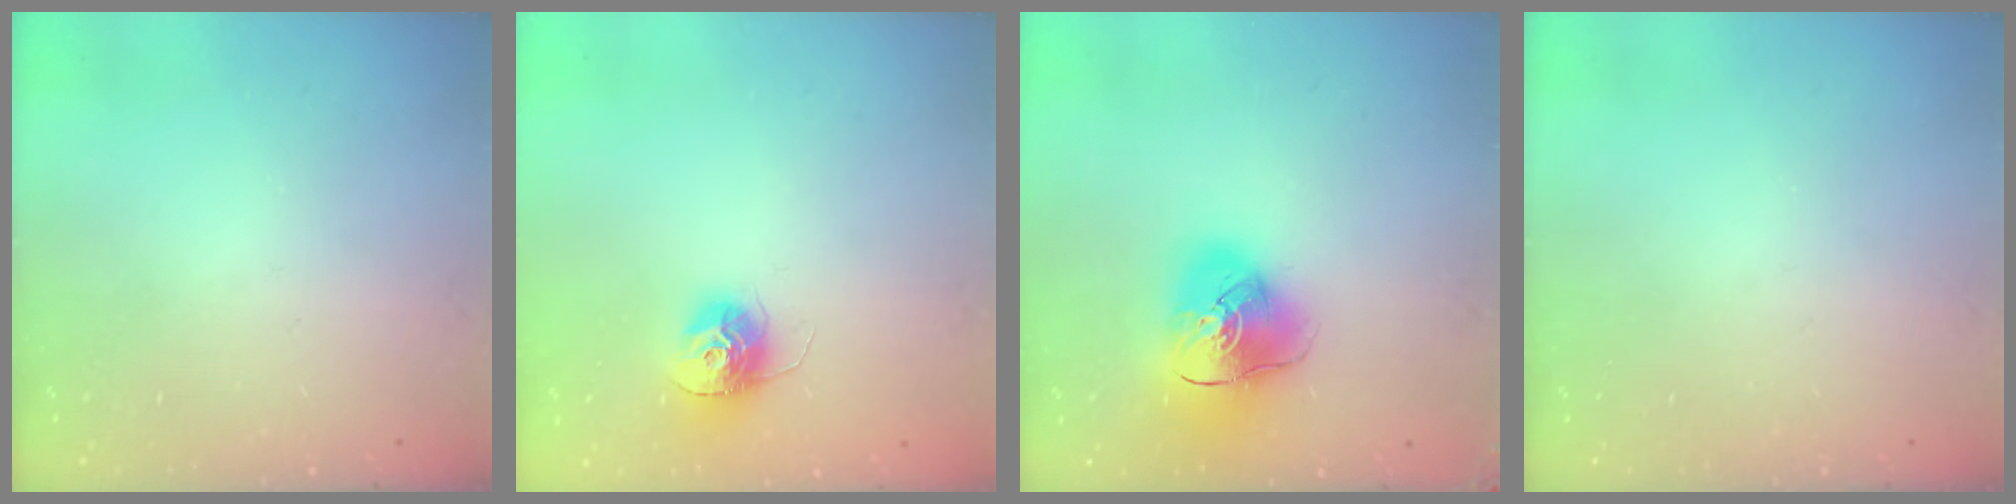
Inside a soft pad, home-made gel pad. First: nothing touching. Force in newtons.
{"total": 12.3, "press": 12.3, "slide": 1.0}
{"total": 15.6, "press": 15.5, "slide": 2.4}
{"total": 0.0}